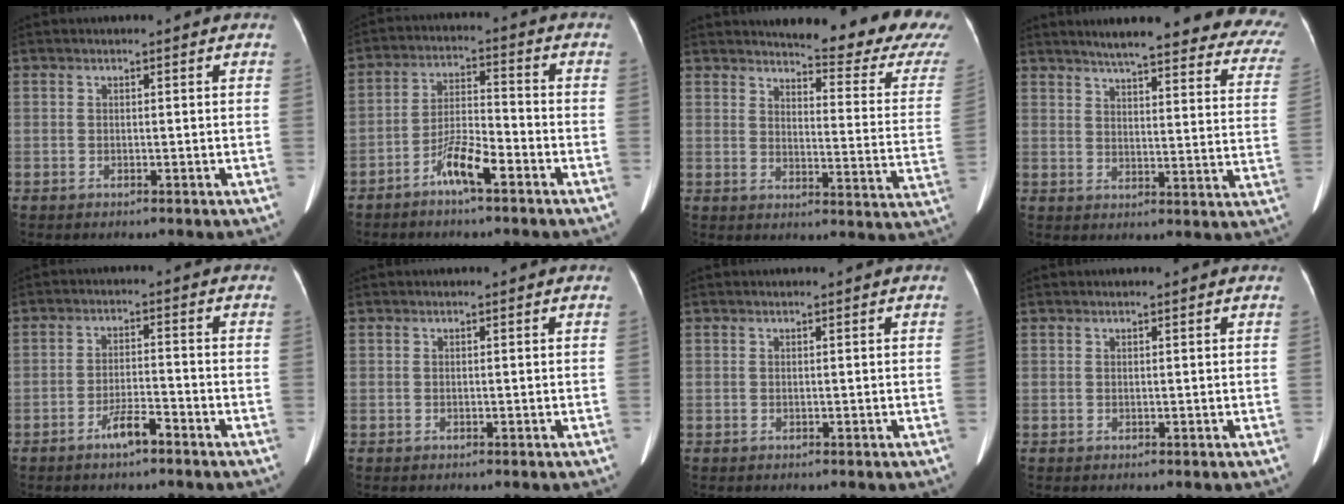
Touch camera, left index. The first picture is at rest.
{"total": 6.3, "force": [-4.2, 1.0, 4.5], "torque": [-0.095, 0.007, -0.079]}
{"total": 17.1, "force": [15.7, 1.0, 6.9], "torque": [-0.086, -0.095, 0.171]}
{"total": 24.5, "force": [20.9, 3.8, 12.4], "torque": [-0.149, -0.042, 0.232]}
{"total": 4.1, "force": [-2.9, 0.6, 2.8], "torque": [-0.054, -0.001, -0.053]}
{"total": 0.0}
{"total": 0.0}
{"total": 0.7, "force": [0.6, 0.0, 0.3], "torque": [-0.007, 0.009, 0.011]}